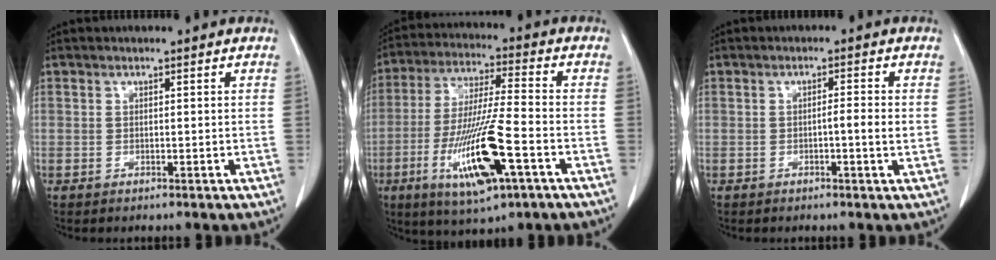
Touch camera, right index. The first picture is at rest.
{"total": 15.4, "force": [-5.8, 1.6, 14.2], "torque": [-0.284, -0.023, -0.099]}
{"total": 2.5, "force": [-0.4, -0.1, 2.4], "torque": [-0.037, 0.001, -0.005]}